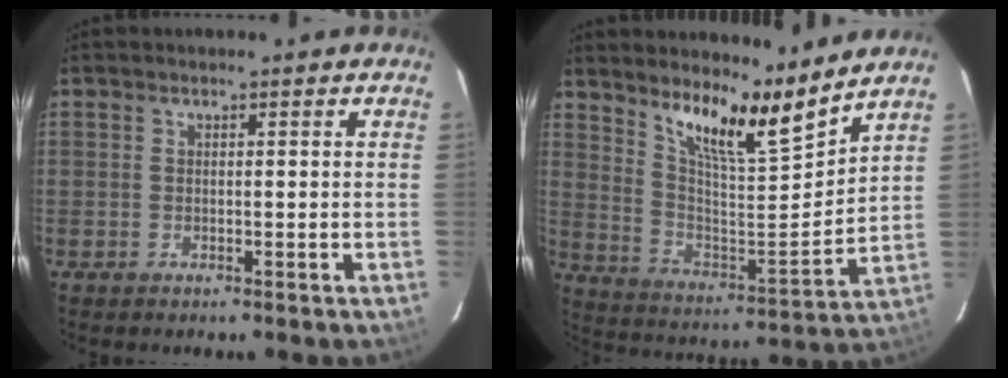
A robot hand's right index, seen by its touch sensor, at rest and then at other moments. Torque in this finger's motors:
{"motor_torque": [-0.12, 0.49, 0.14, 0.07]}